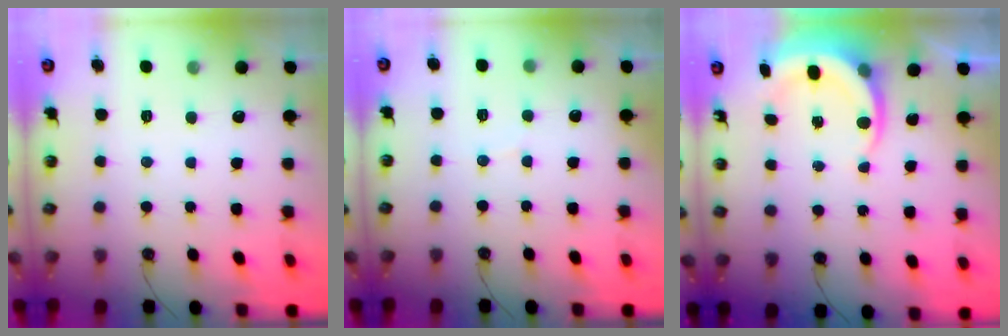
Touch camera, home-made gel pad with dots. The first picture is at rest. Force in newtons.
{"total": 2.8, "press": 2.8, "slide": 0.2}
{"total": 6.2, "press": 6.1, "slide": 1.3}